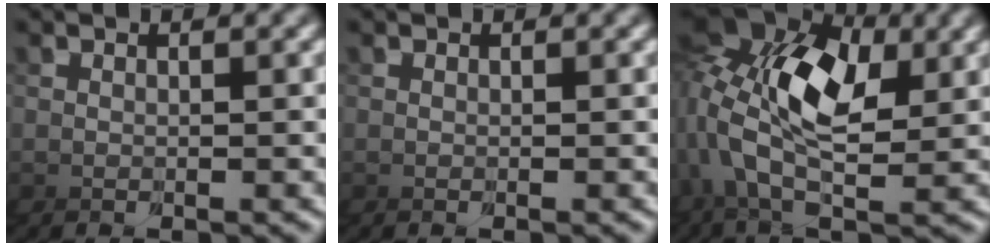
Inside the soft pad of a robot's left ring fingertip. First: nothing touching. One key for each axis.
{"total": 0.0}
{"total": 8.0, "fx": 2.1, "fy": 5.0, "fz": 5.8, "tx": -0.115, "ty": 0.022, "tz": 0.017}